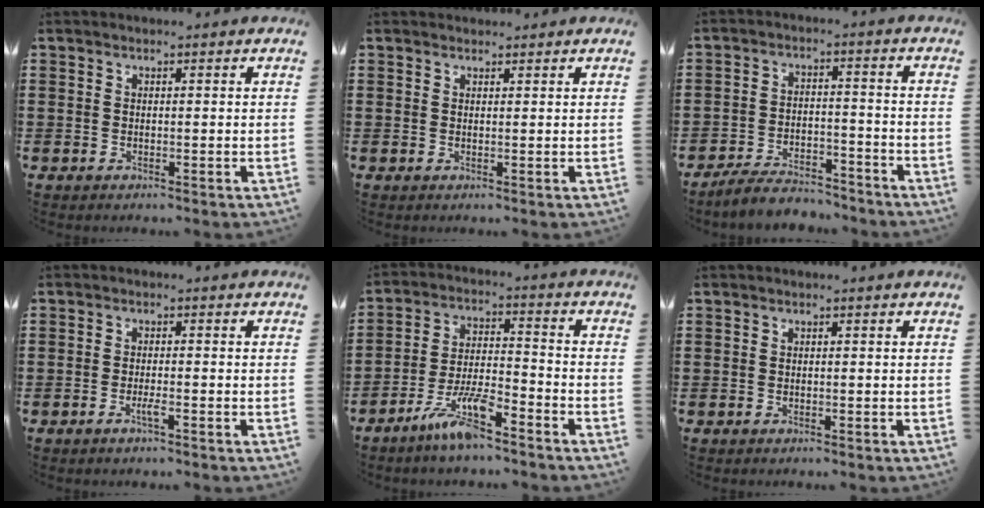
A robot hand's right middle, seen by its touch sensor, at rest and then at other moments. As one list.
[{"total": 0.9, "force": [0.9, 0.2, -0.1], "torque": [-0.001, 0.000, 0.018]}, {"total": 5.7, "force": [-5.4, 1.1, 1.6], "torque": [-0.030, 0.007, -0.106]}, {"total": 1.8, "force": [-1.0, 0.1, 1.5], "torque": [-0.026, -0.001, -0.018]}, {"total": 8.2, "force": [-6.0, 1.5, 5.3], "torque": [-0.116, -0.002, -0.116]}, {"total": 0.0}]